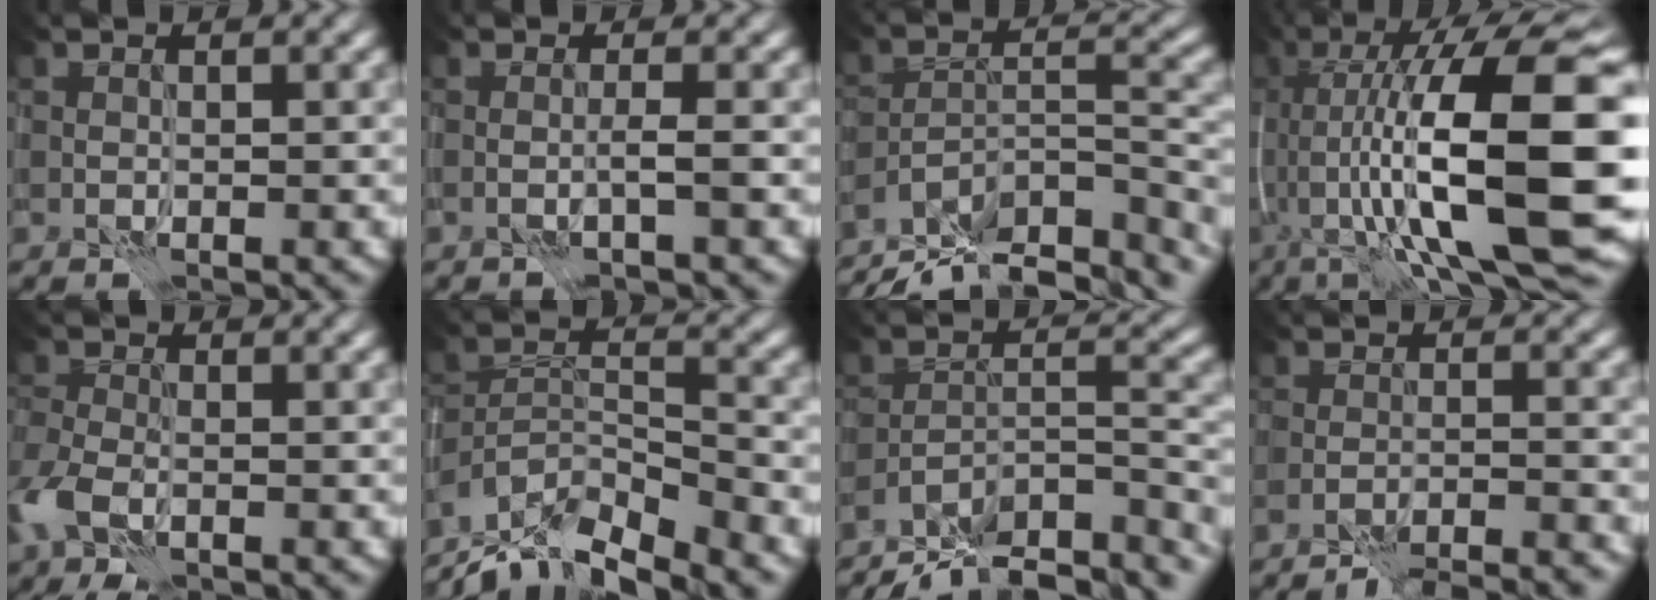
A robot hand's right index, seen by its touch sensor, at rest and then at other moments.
{"total": 0.9, "force": [-0.4, -0.2, 0.8], "torque": [-0.013, 0.009, -0.011]}
{"total": 11.3, "force": [-9.1, 3.9, 5.4], "torque": [-0.085, 0.008, -0.139]}
{"total": 16.0, "force": [-0.8, 3.8, 15.5], "torque": [-0.240, 0.037, -0.006]}
{"total": 4.6, "force": [-2.3, 2.5, 3.0], "torque": [-0.070, -0.007, -0.048]}
{"total": 8.8, "force": [-7.8, 2.3, 3.5], "torque": [-0.055, 0.000, -0.132]}
{"total": 10.3, "force": [-8.6, 3.3, 4.7], "torque": [-0.068, 0.007, -0.134]}
{"total": 8.0, "force": [-7.5, 1.1, 2.5], "torque": [-0.035, 0.003, -0.101]}